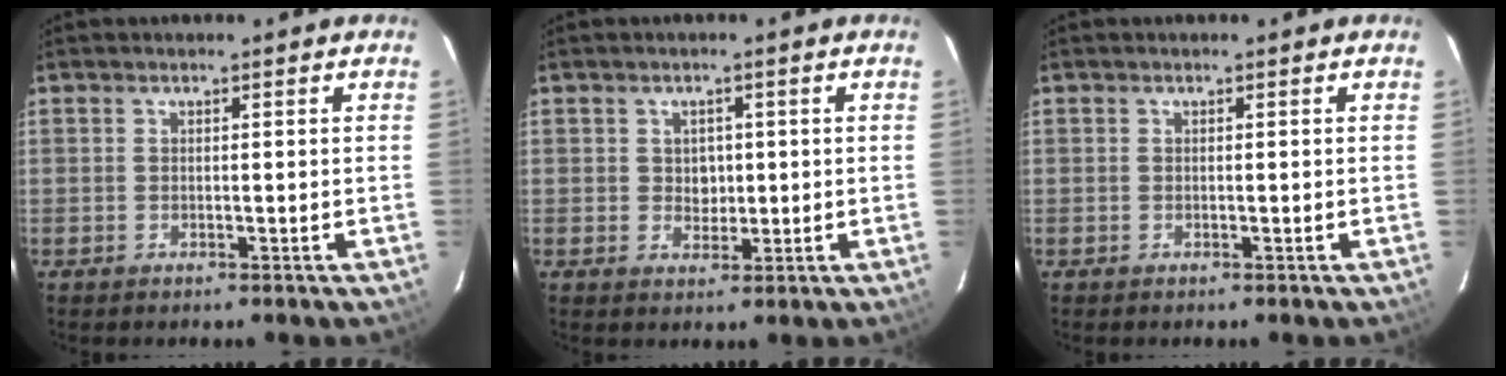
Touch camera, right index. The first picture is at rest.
{"total": 2.8, "force": [0.3, 2.6, 1.1], "torque": [-0.015, 0.003, 0.007]}
{"total": 0.0}